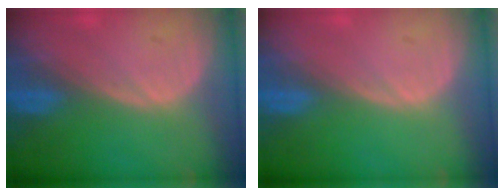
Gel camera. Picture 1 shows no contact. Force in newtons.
{"total": 0.0}